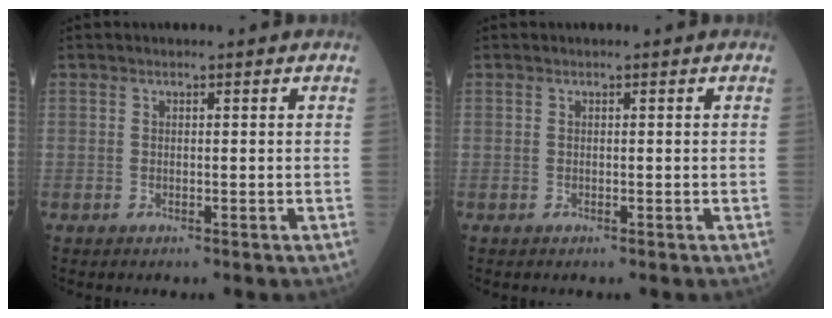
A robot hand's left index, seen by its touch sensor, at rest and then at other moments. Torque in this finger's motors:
{"motor_torque": [0.00, 0.00, 0.00, 0.00]}